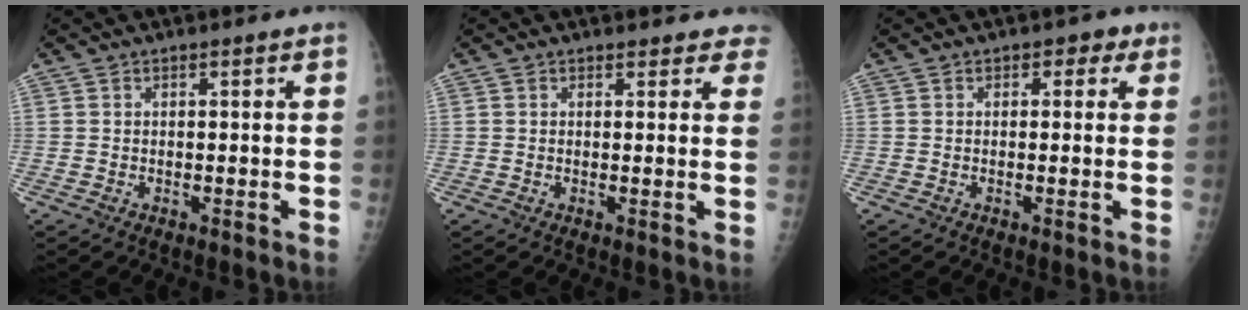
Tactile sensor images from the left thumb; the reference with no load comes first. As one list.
[{"total": 4.4, "force": [4.0, 1.9, 0.2], "torque": [0.040, -0.017, 0.020]}, {"total": 2.5, "force": [1.0, 1.8, 1.5], "torque": [0.004, 0.003, 0.005]}]